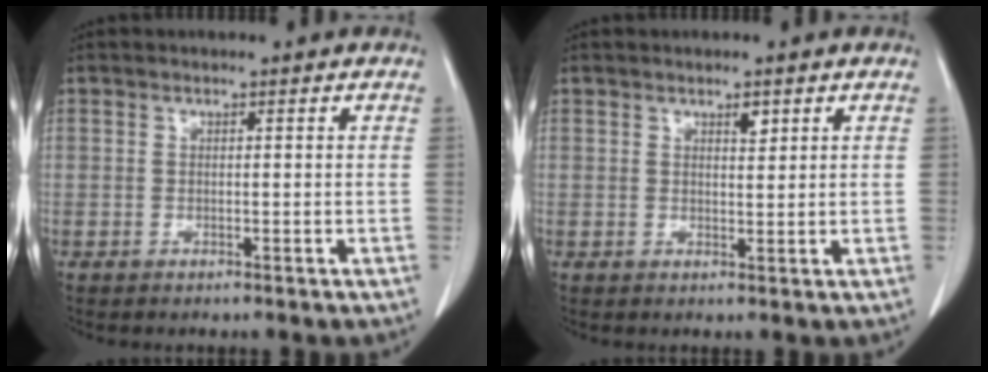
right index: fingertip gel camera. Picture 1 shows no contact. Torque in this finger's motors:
{"motor_torque": [0.02, 0.00, 0.00, 0.00]}